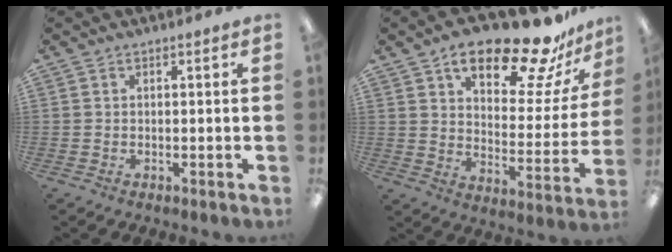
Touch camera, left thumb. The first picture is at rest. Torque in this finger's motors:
{"motor_torque": [0.61, 0.66, 1.37, -1.40, 0.23]}